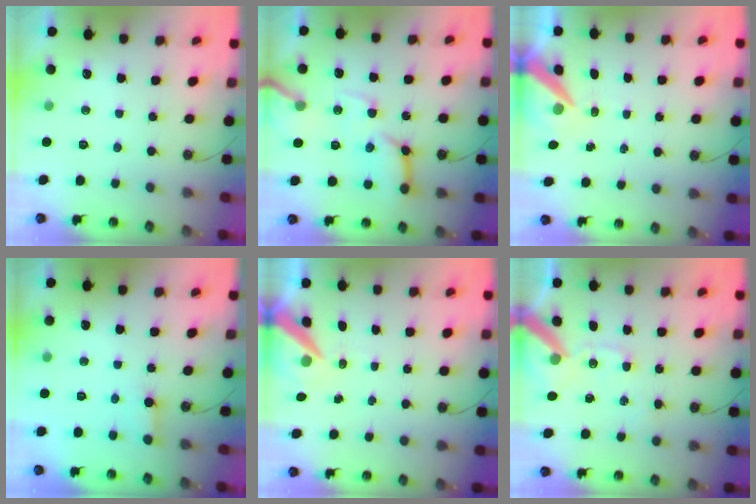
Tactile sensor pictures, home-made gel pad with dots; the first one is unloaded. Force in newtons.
{"total": 15.2, "press": 15.1, "slide": 1.8}
{"total": 8.5, "press": 8.4, "slide": 1.2}
{"total": 2.5, "press": 2.5, "slide": 0.1}
{"total": 8.5, "press": 8.4, "slide": 1.2}
{"total": 12.9, "press": 12.8, "slide": 1.7}